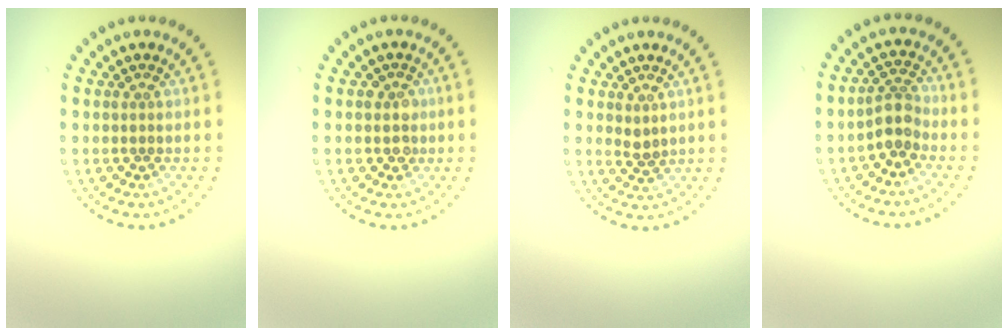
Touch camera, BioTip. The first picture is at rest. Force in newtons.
{"total": 1.7, "press": 1.6, "slide": 0.7}
{"total": 1.2, "press": 1.0, "slide": 0.6}
{"total": 2.3, "press": 1.8, "slide": 1.4}